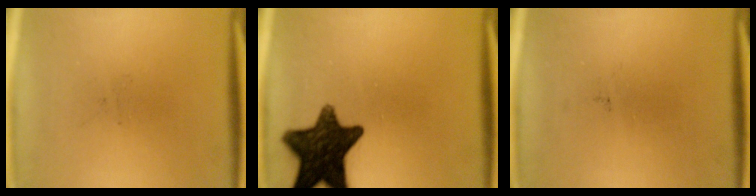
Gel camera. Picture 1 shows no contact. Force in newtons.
{"total": 14.2}
{"total": 0.0}